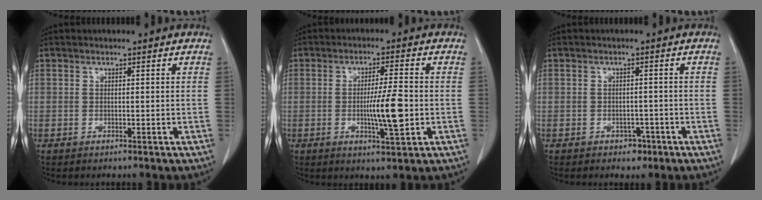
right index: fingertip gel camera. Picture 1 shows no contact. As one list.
[{"total": 7.0, "force": [-1.2, 0.4, 6.9], "torque": [-0.118, -0.010, -0.020]}, {"total": 2.2, "force": [-1.3, 1.5, 0.9], "torque": [-0.009, 0.004, -0.012]}]